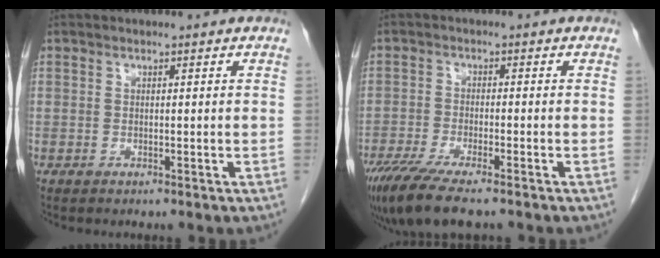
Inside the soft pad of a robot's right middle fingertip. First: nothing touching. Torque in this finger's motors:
{"motor_torque": [1.17, -0.97, 0.44, 0.12]}